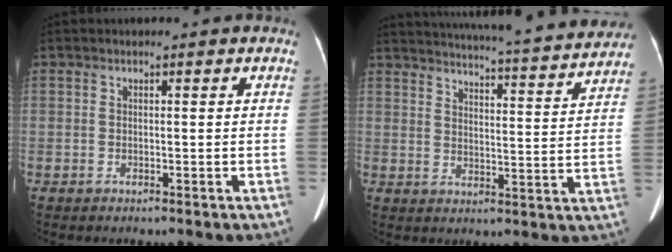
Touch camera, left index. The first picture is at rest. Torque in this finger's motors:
{"motor_torque": [-0.08, -2.06, 0.74, 0.19]}